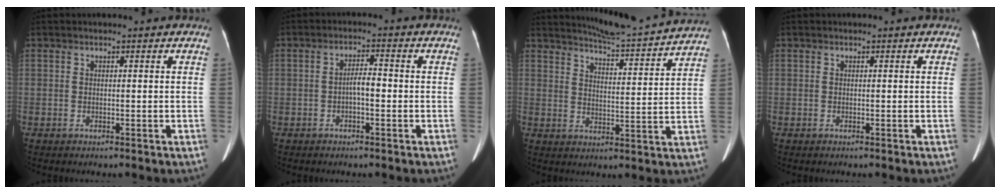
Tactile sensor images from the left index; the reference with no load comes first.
{"total": 2.9, "force": [-0.9, 0.8, 2.6], "torque": [-0.043, 0.006, -0.016]}
{"total": 12.8, "force": [12.3, -0.7, 3.6], "torque": [-0.067, -0.009, 0.166]}
{"total": 0.0}